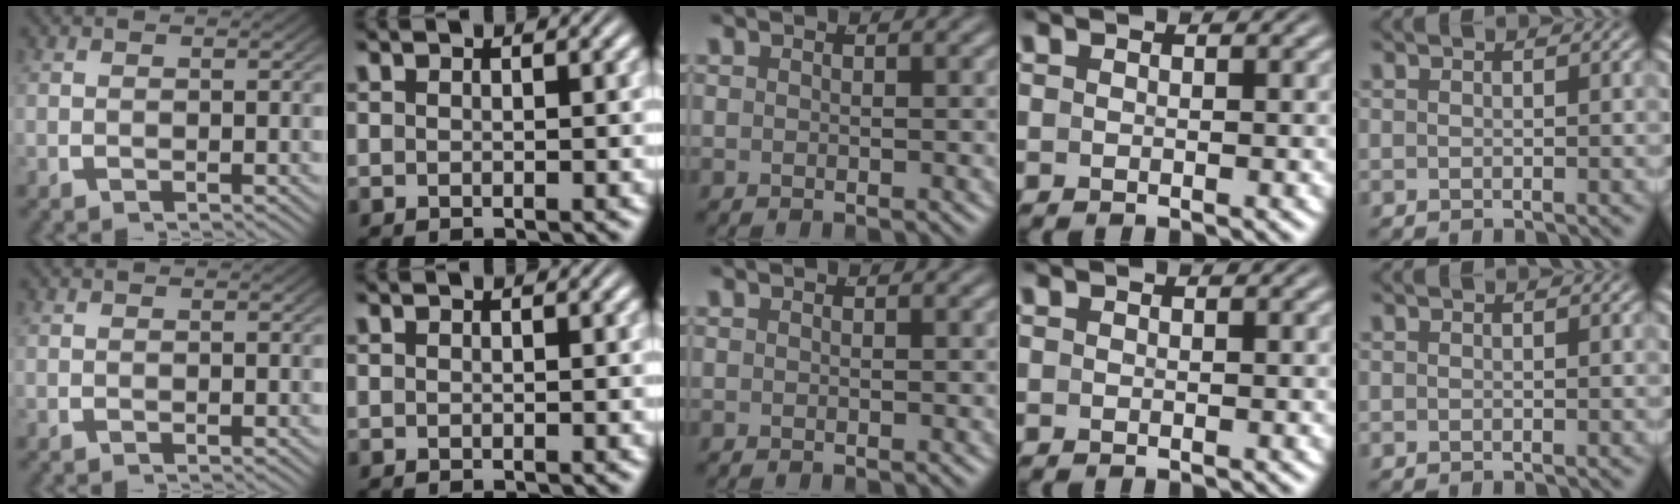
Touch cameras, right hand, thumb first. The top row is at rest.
{}